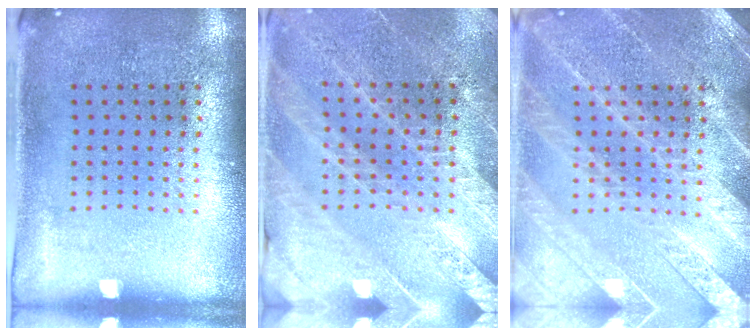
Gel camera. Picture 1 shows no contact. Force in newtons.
{"total": 2.8, "press": 2.7, "slide": 0.7}
{"total": 4.6, "press": 4.6, "slide": 0.7}